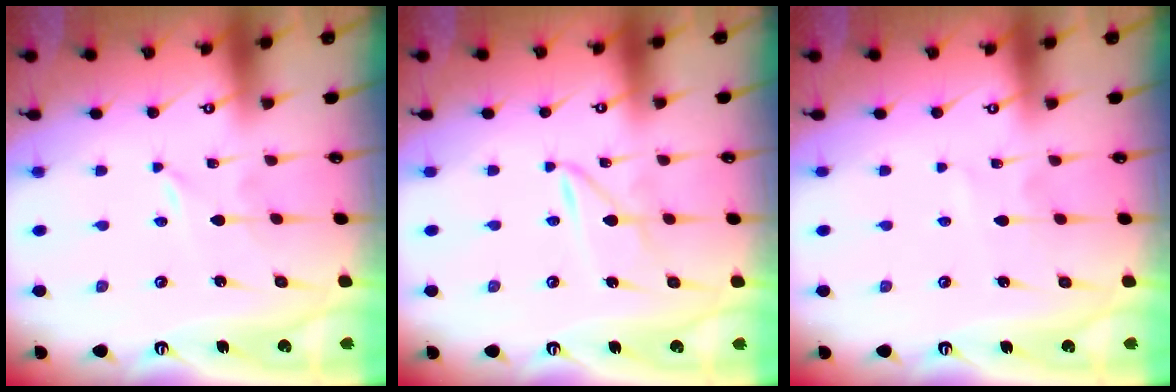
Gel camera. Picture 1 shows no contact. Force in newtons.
{"total": 2.0, "press": 2.0, "slide": 0.2}
{"total": 2.4, "press": 2.4, "slide": 0.3}